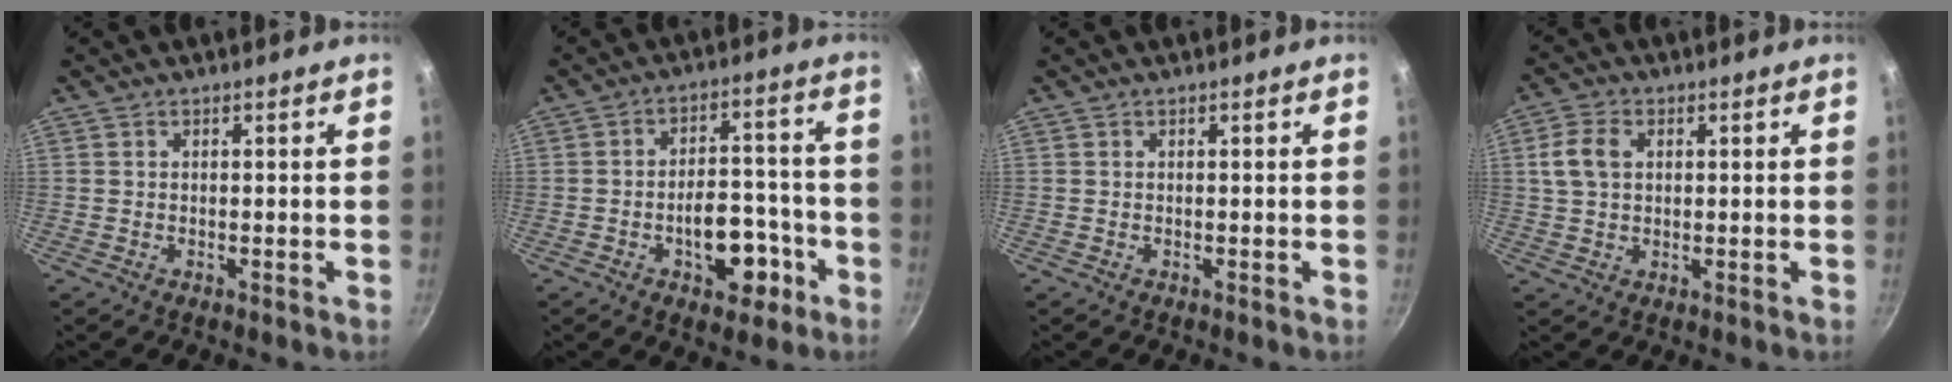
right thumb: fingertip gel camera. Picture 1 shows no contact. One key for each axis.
{"total": 10.8, "fx": -4.4, "fy": 6.2, "fz": 7.6, "tx": -0.071, "ty": 0.040, "tz": -0.057}
{"total": 0.0}
{"total": 5.9, "fx": 1.3, "fy": 4.1, "fz": 3.9, "tx": -0.068, "ty": 0.007, "tz": 0.022}